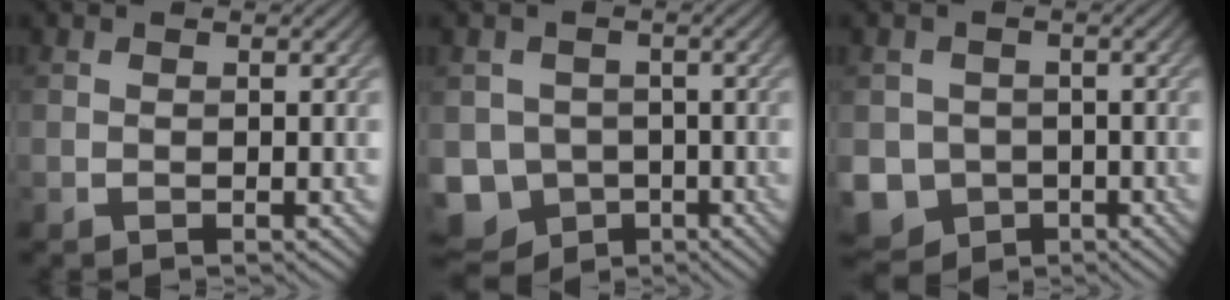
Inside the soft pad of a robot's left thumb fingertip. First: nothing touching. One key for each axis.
{"total": 7.5, "fx": -2.9, "fy": 6.5, "fz": 2.4, "tx": -0.064, "ty": -0.024, "tz": -0.062}
{"total": 6.6, "fx": -2.1, "fy": 5.9, "fz": 2.1, "tx": -0.062, "ty": -0.023, "tz": -0.048}